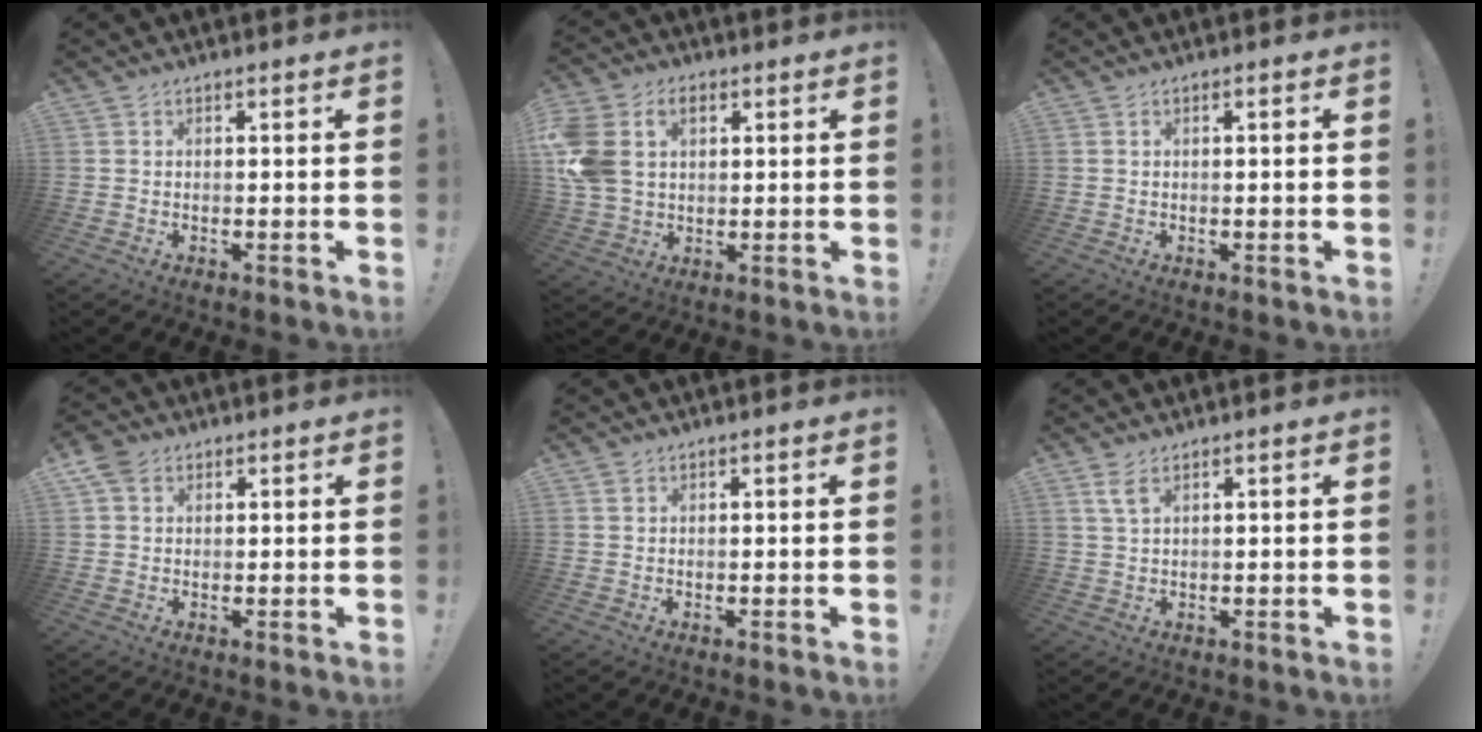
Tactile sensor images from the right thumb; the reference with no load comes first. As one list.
[{"total": 12.6, "force": [3.7, 9.2, 7.8], "torque": [-0.163, -0.008, 0.069]}, {"total": 1.5, "force": [-0.1, -0.6, 1.4], "torque": [-0.023, -0.003, -0.003]}, {"total": 4.7, "force": [2.4, 3.4, 2.2], "torque": [-0.042, -0.002, 0.048]}, {"total": 0.9, "force": [0.7, 0.4, 0.5], "torque": [-0.001, -0.003, 0.011]}, {"total": 3.5, "force": [1.9, 0.9, 2.8], "torque": [-0.050, -0.007, 0.034]}]